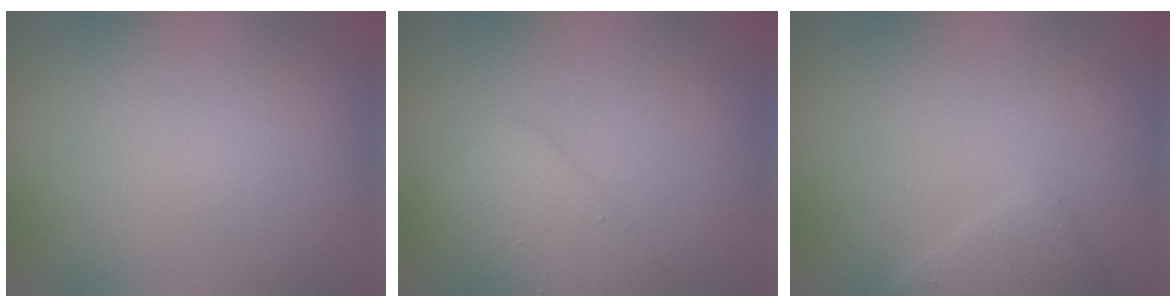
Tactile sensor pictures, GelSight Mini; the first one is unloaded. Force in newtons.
{"total": 3.9, "press": 3.9, "slide": 0.3}
{"total": 2.4, "press": 2.4, "slide": 0.2}